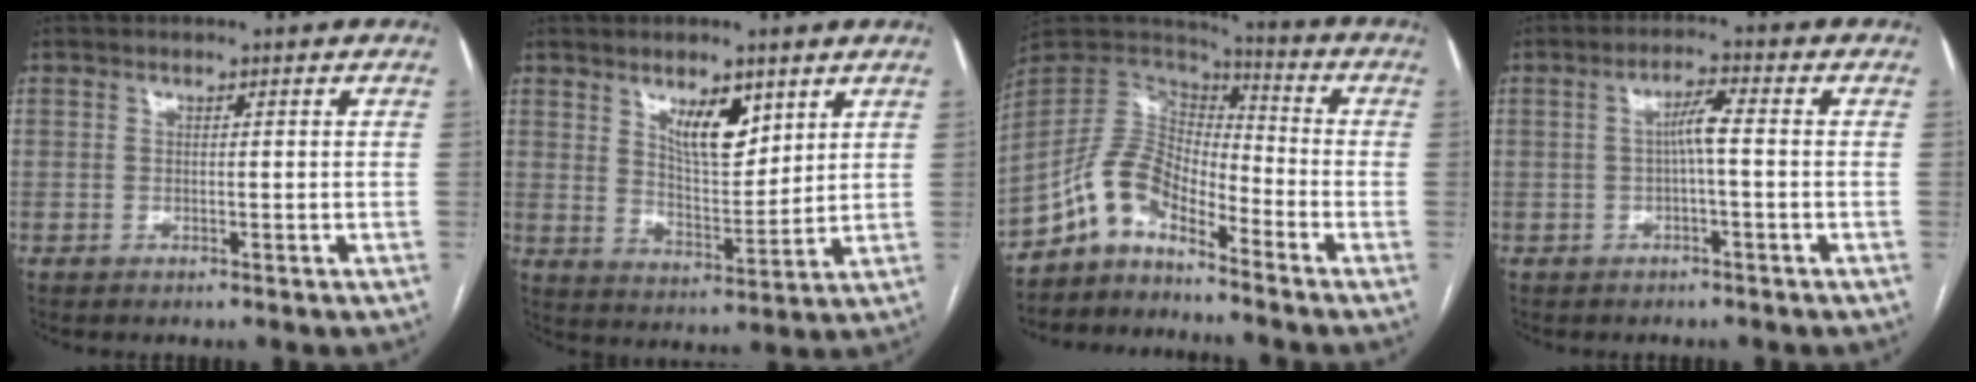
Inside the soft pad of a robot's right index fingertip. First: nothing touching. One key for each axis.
{"total": 8.0, "fx": 4.5, "fy": 3.1, "fz": 5.9, "tx": -0.099, "ty": -0.006, "tz": 0.082}
{"total": 9.2, "fx": -6.8, "fy": 3.7, "fz": 4.9, "tx": -0.099, "ty": 0.034, "tz": -0.136}
{"total": 3.5, "fx": -0.2, "fy": 0.2, "fz": 3.5, "tx": -0.062, "ty": 0.012, "tz": -0.001}